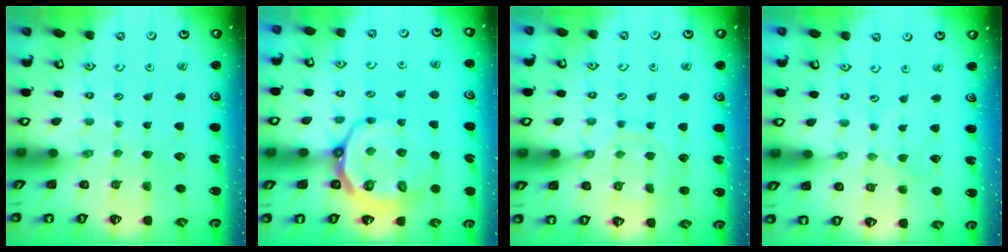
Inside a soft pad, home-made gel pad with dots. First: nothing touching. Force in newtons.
{"total": 12.7, "press": 12.4, "slide": 3.0}
{"total": 9.5, "press": 9.5, "slide": 0.7}
{"total": 0.6, "press": 0.5, "slide": 0.2}